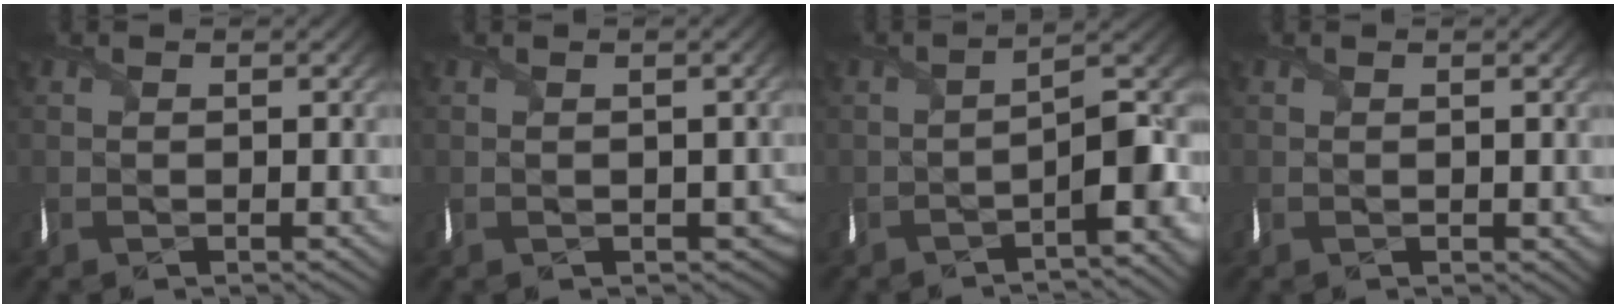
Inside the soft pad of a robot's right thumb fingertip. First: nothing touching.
{"total": 2.6, "force": [-0.3, 2.2, 1.3], "torque": [-0.019, -0.014, -0.004]}
{"total": 7.5, "force": [-4.0, 1.8, 6.1], "torque": [-0.082, 0.001, -0.068]}
{"total": 0.9, "force": [0.1, 0.8, 0.4], "torque": [-0.009, -0.002, 0.002]}